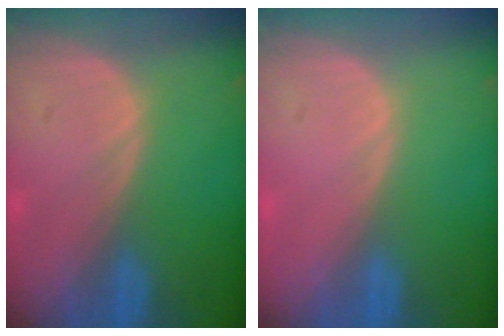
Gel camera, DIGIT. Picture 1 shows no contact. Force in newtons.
{"total": 0.0}